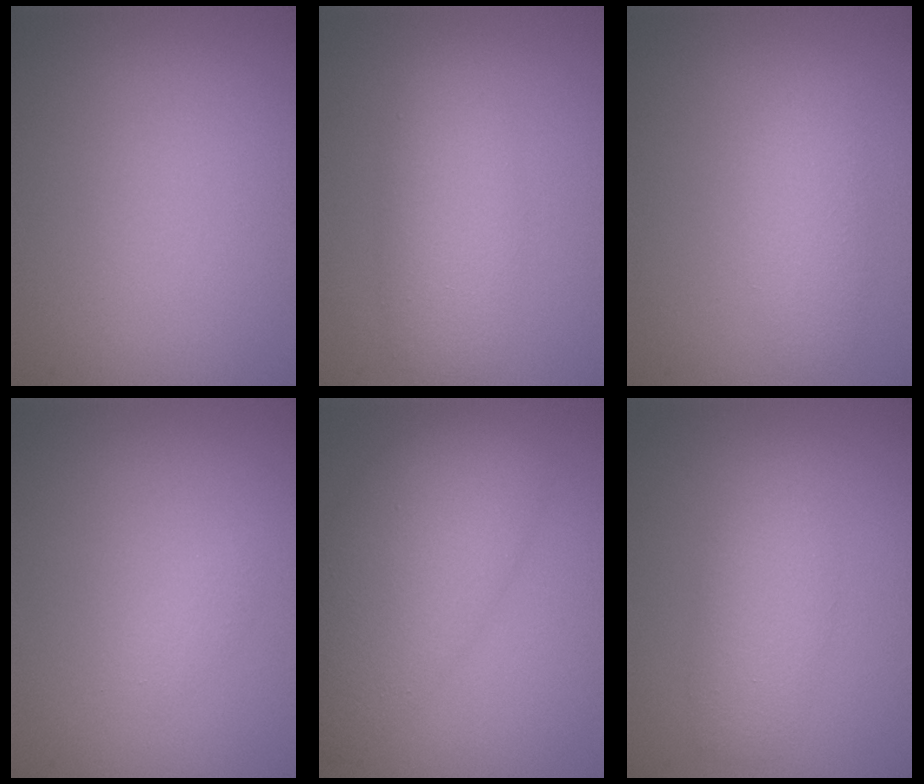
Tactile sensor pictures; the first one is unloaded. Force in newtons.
{"total": 3.9, "press": 3.9, "slide": 0.0}
{"total": 2.5, "press": 2.5, "slide": 0.2}
{"total": 0.6, "press": 0.6, "slide": 0.1}
{"total": 8.0, "press": 8.0, "slide": 0.3}
{"total": 3.0, "press": 3.0, "slide": 0.1}